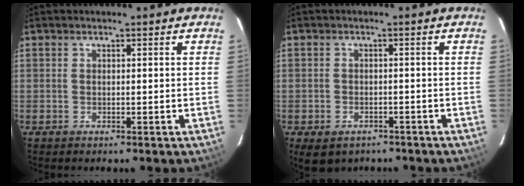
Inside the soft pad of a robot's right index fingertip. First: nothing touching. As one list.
[{"total": 5.9, "force": [-3.8, 3.7, 2.6], "torque": [-0.052, -0.010, -0.048]}]